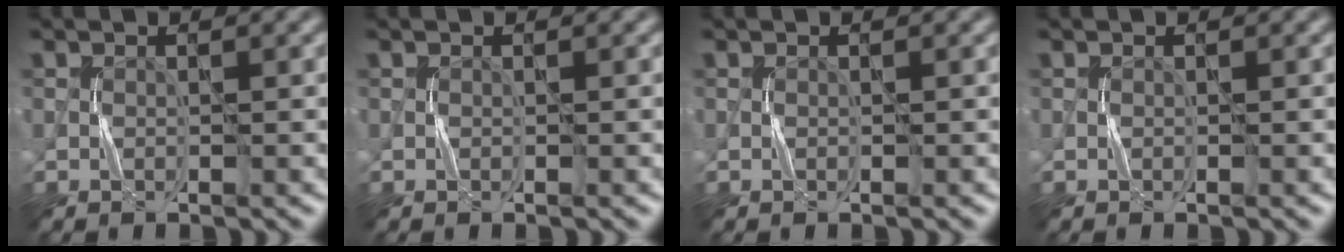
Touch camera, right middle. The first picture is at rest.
{"total": 0.0}
{"total": 0.0}
{"total": 0.0}